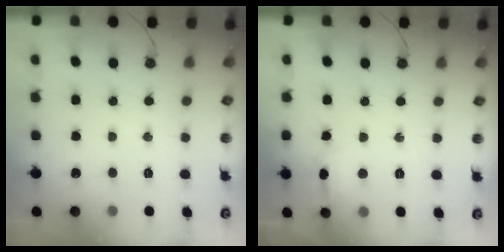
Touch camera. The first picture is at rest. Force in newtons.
{"total": 6.9, "press": 6.8, "slide": 1.0}